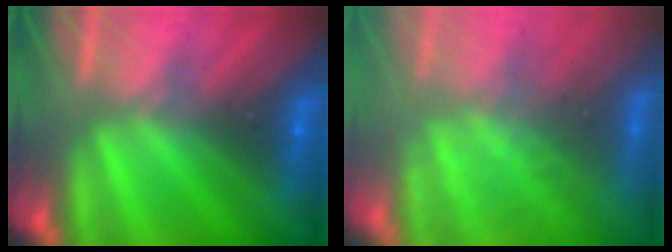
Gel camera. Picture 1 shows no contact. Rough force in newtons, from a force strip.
{"total": 2.8}